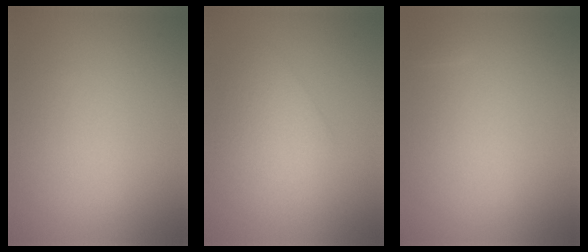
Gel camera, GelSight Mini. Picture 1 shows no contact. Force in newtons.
{"total": 2.5, "press": 2.5, "slide": 0.1}
{"total": 0.5, "press": 0.5, "slide": 0.0}